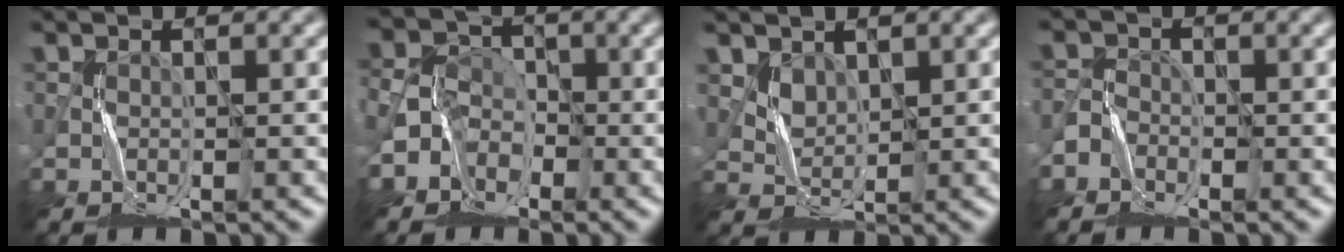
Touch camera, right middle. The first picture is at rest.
{"total": 3.2, "force": [-2.0, 2.4, 0.8], "torque": [0.003, 0.005, -0.050]}
{"total": 1.7, "force": [1.2, 1.2, 0.5], "torque": [-0.015, -0.006, 0.030]}
{"total": 2.0, "force": [-1.7, 1.0, 0.1], "torque": [0.005, 0.007, -0.036]}